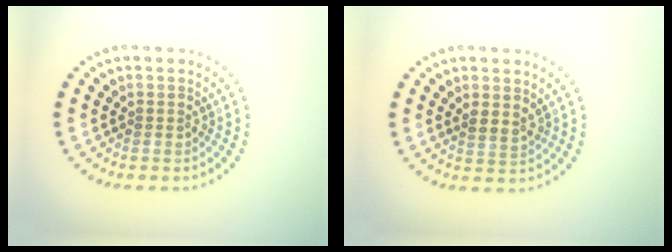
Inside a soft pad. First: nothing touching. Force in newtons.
{"total": 1.2, "press": 0.8, "slide": 0.8}